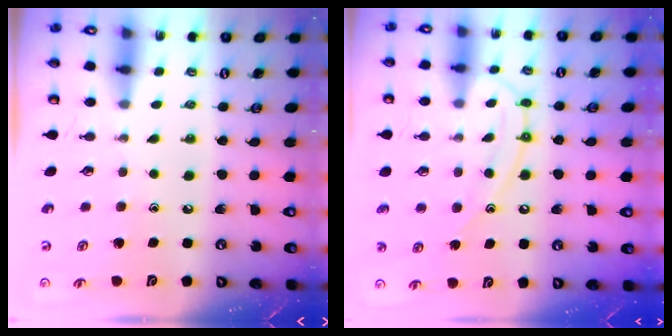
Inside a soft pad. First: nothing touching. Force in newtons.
{"total": 13.0, "press": 13.0, "slide": 1.2}